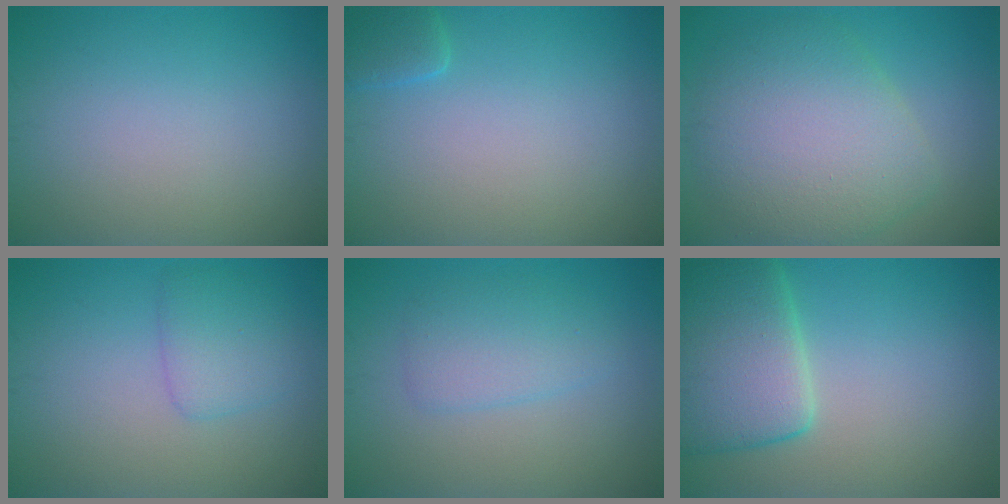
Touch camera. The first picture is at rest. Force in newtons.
{"total": 1.6, "press": 1.6, "slide": 0.2}
{"total": 7.5, "press": 7.5, "slide": 0.2}
{"total": 2.5, "press": 2.5, "slide": 0.1}
{"total": 2.8, "press": 2.8, "slide": 0.1}
{"total": 7.7, "press": 7.6, "slide": 0.5}